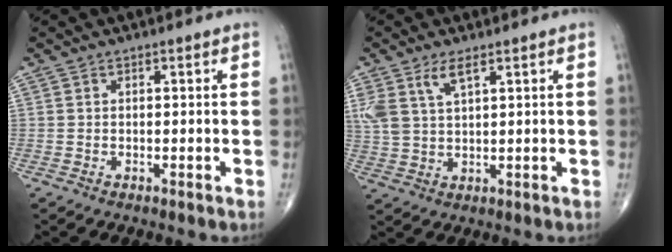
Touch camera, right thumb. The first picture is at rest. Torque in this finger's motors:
{"motor_torque": [0.05, 0.07, 0.53, 0.51, 0.07]}